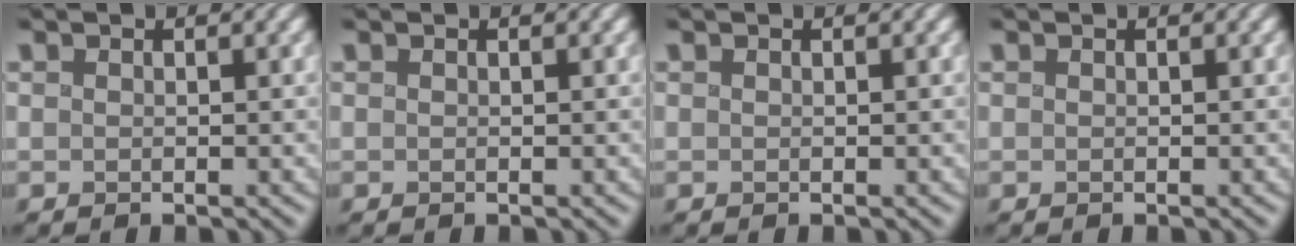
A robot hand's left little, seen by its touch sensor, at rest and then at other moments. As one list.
[{"total": 0.0}, {"total": 0.0}, {"total": 0.0}]